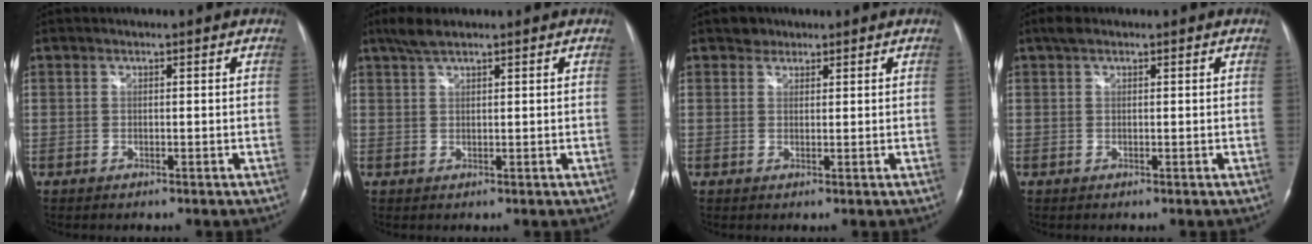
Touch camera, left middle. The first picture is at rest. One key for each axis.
{"total": 3.2, "fx": 2.5, "fy": 0.5, "fz": 1.9, "tx": -0.047, "ty": 0.009, "tz": 0.053}
{"total": 1.8, "fx": 1.4, "fy": 1.2, "fz": 0.0, "tx": 0.002, "ty": 0.002, "tz": 0.019}
{"total": 1.7, "fx": 1.2, "fy": 0.7, "fz": 0.9, "tx": -0.021, "ty": 0.017, "tz": 0.022}